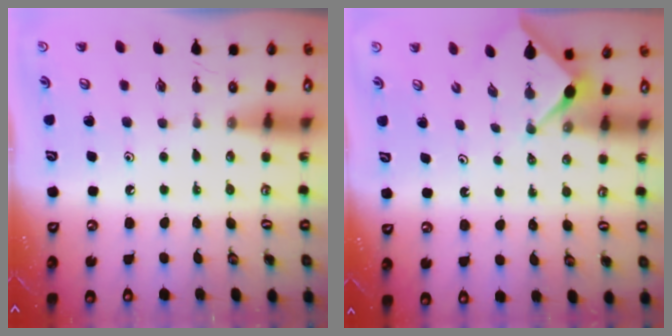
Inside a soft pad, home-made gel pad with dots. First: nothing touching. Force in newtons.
{"total": 2.9, "press": 2.9, "slide": 0.3}